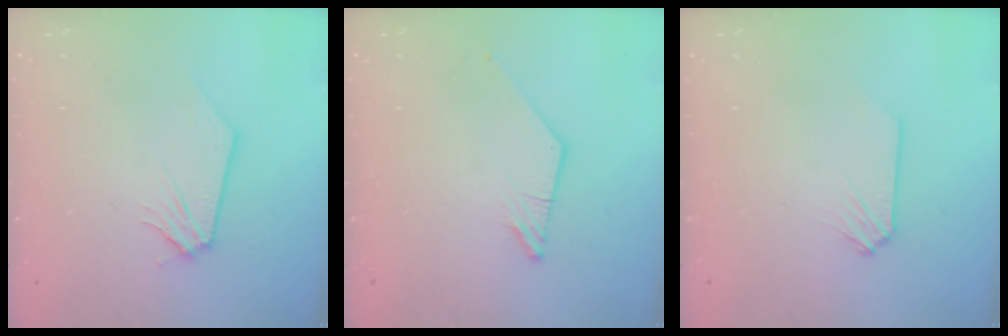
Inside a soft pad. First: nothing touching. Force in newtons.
{"total": 0.7, "press": 0.7, "slide": 0.2}
{"total": 0.0}